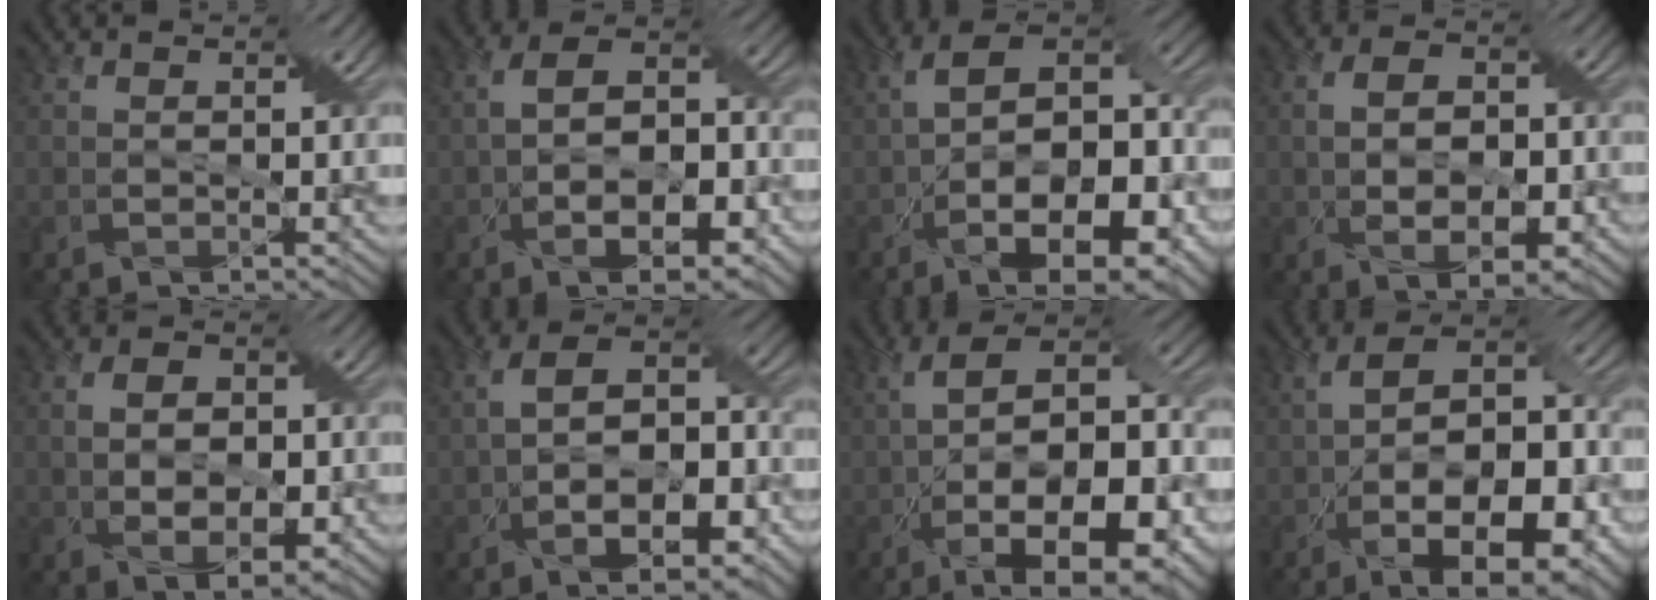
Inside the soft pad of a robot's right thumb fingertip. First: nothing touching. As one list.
[{"total": 11.6, "force": [-3.5, 5.9, 9.3], "torque": [-0.157, -0.007, -0.054]}, {"total": 16.8, "force": [-5.9, 7.7, 13.7], "torque": [-0.230, -0.013, -0.085]}, {"total": 8.7, "force": [-1.6, 5.0, 6.9], "torque": [-0.113, -0.006, -0.019]}, {"total": 7.7, "force": [-1.1, 4.6, 6.1], "torque": [-0.095, -0.002, -0.013]}, {"total": 13.1, "force": [-4.1, 6.9, 10.4], "torque": [-0.175, -0.016, -0.059]}, {"total": 18.5, "force": [-6.3, 7.7, 15.6], "torque": [-0.246, -0.004, -0.089]}, {"total": 16.3, "force": [-6.0, 7.1, 13.5], "torque": [-0.221, -0.009, -0.088]}]